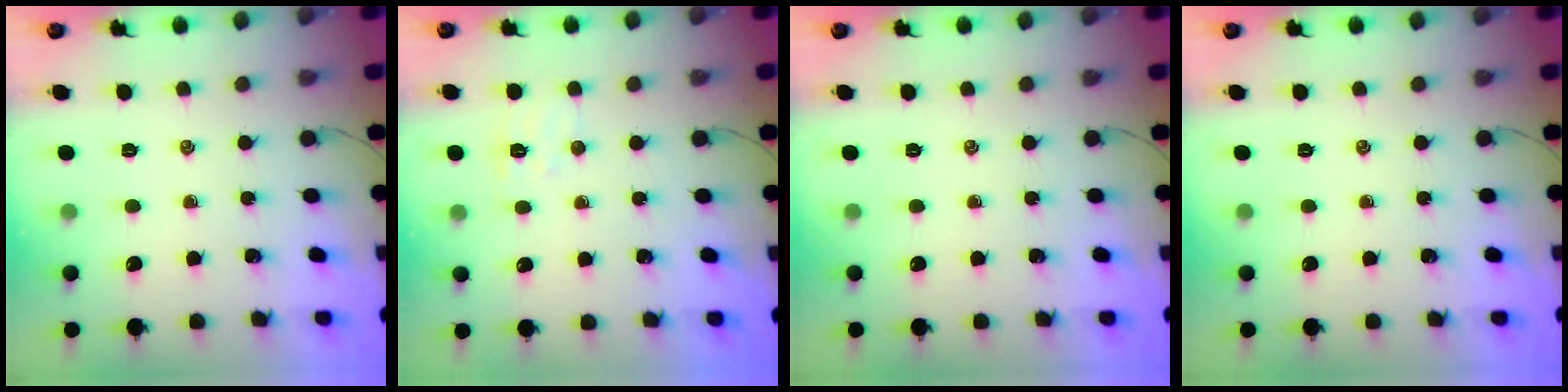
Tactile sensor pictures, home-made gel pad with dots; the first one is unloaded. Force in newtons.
{"total": 6.0, "press": 5.9, "slide": 1.4}
{"total": 0.0}
{"total": 0.0}